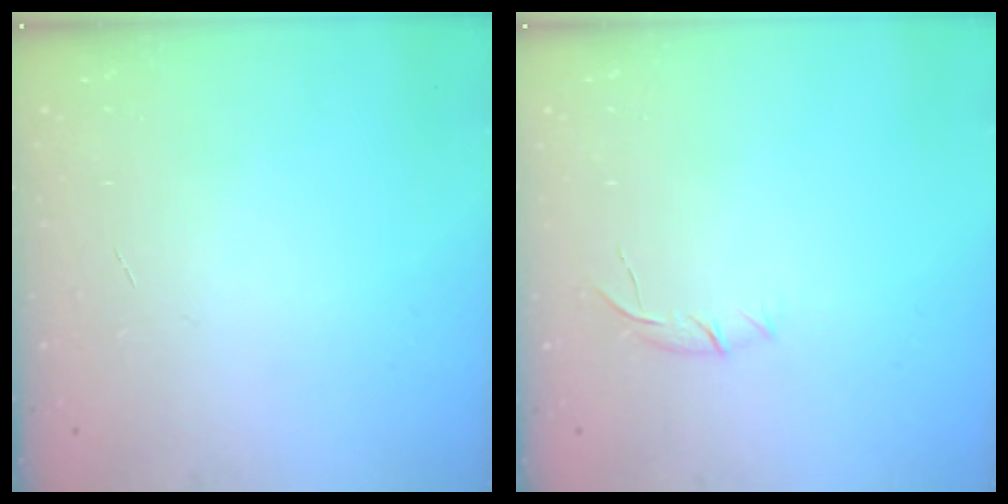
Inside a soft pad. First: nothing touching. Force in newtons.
{"total": 4.2, "press": 4.0, "slide": 1.1}